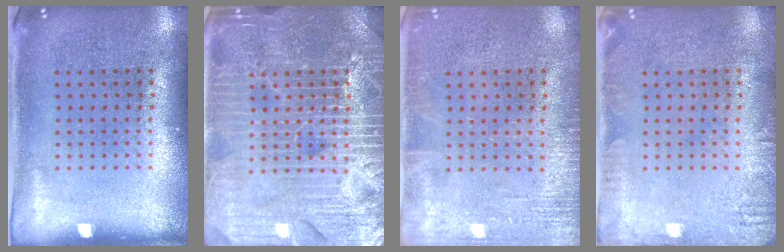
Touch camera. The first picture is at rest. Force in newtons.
{"total": 7.2, "press": 7.2, "slide": 0.9}
{"total": 2.2, "press": 2.2, "slide": 0.3}
{"total": 1.7, "press": 1.7, "slide": 0.2}